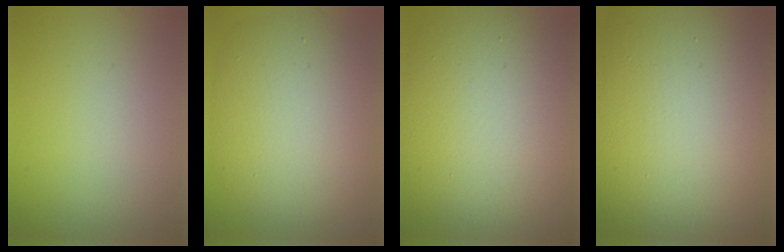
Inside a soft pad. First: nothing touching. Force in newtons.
{"total": 9.8, "press": 9.8, "slide": 0.7}
{"total": 15.5, "press": 15.4, "slide": 0.4}
{"total": 20.1, "press": 20.1, "slide": 0.9}